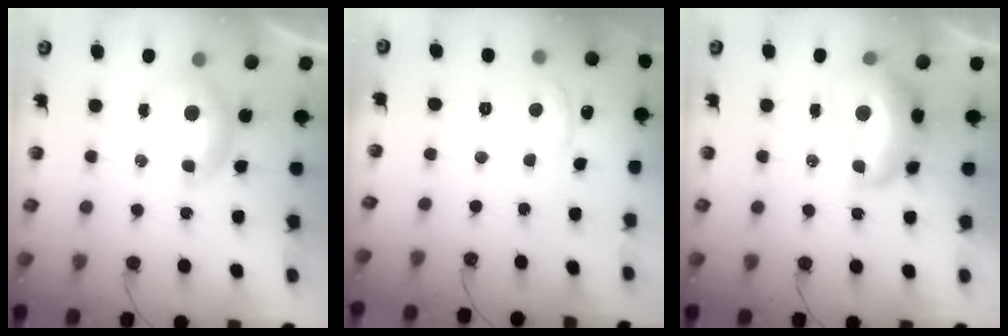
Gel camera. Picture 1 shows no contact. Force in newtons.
{"total": 1.8, "press": 1.6, "slide": 0.8}
{"total": 7.7, "press": 7.6, "slide": 1.3}